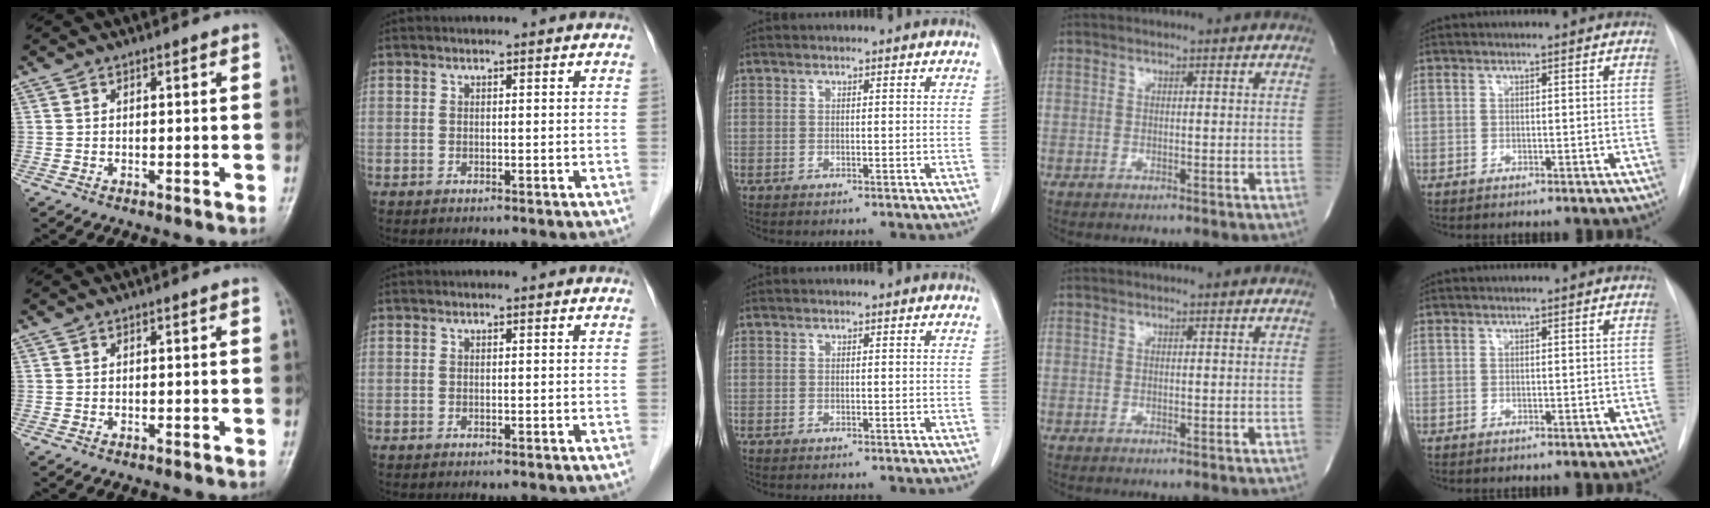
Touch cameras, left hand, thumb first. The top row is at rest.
{}